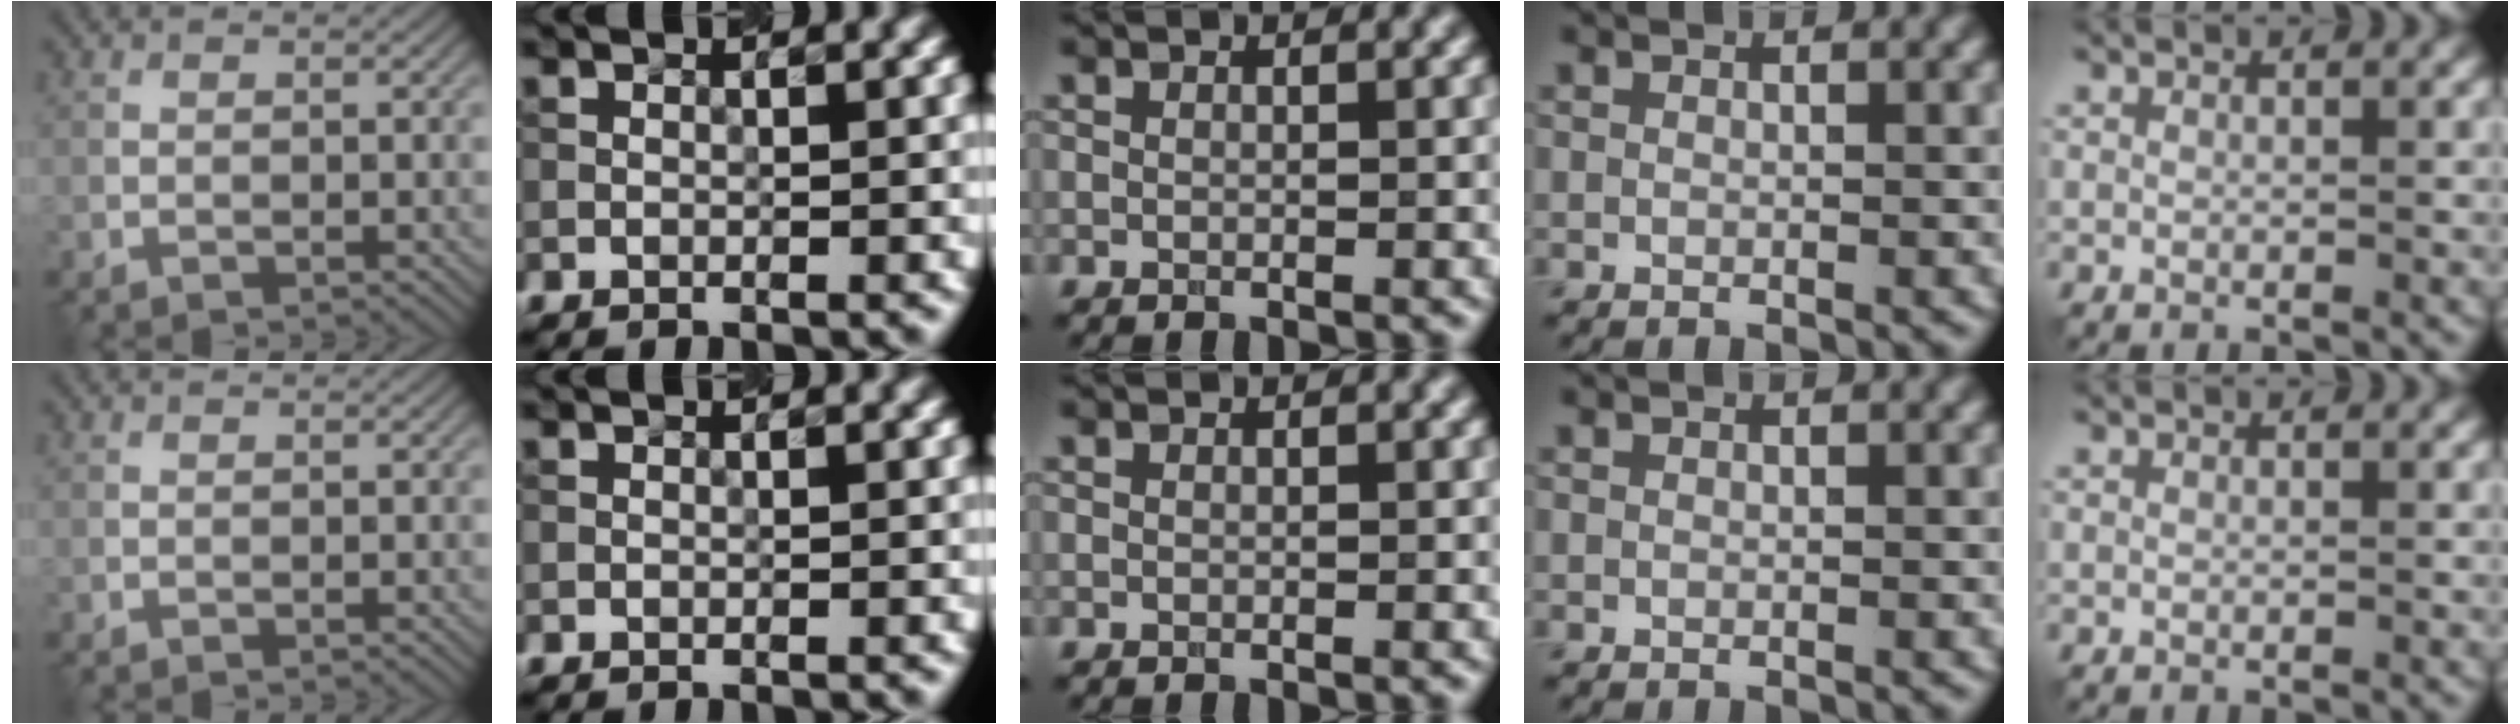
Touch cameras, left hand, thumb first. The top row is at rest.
{}